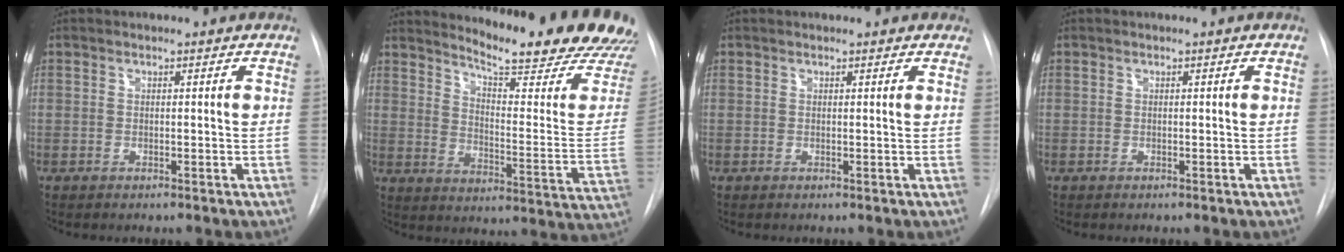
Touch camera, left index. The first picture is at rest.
{"total": 22.9, "force": [21.0, 0.7, 9.0], "torque": [-0.132, -0.118, 0.258]}
{"total": 3.1, "force": [2.7, 1.1, 0.9], "torque": [-0.009, 0.011, 0.021]}
{"total": 0.0}